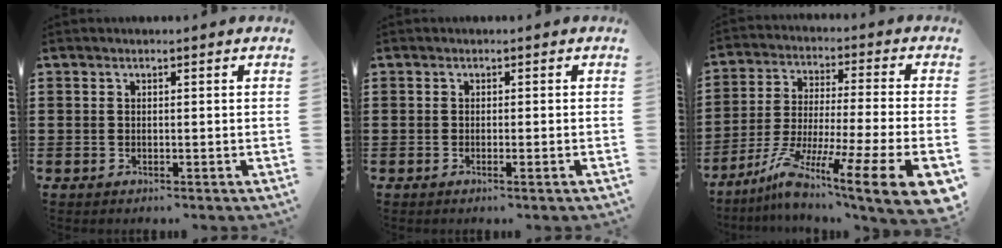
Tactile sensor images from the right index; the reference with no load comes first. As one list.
[{"total": 0.7, "force": [-0.3, -0.2, 0.6], "torque": [-0.012, -0.005, -0.006]}, {"total": 14.1, "force": [-9.3, 1.2, 10.4], "torque": [-0.187, 0.012, -0.161]}]